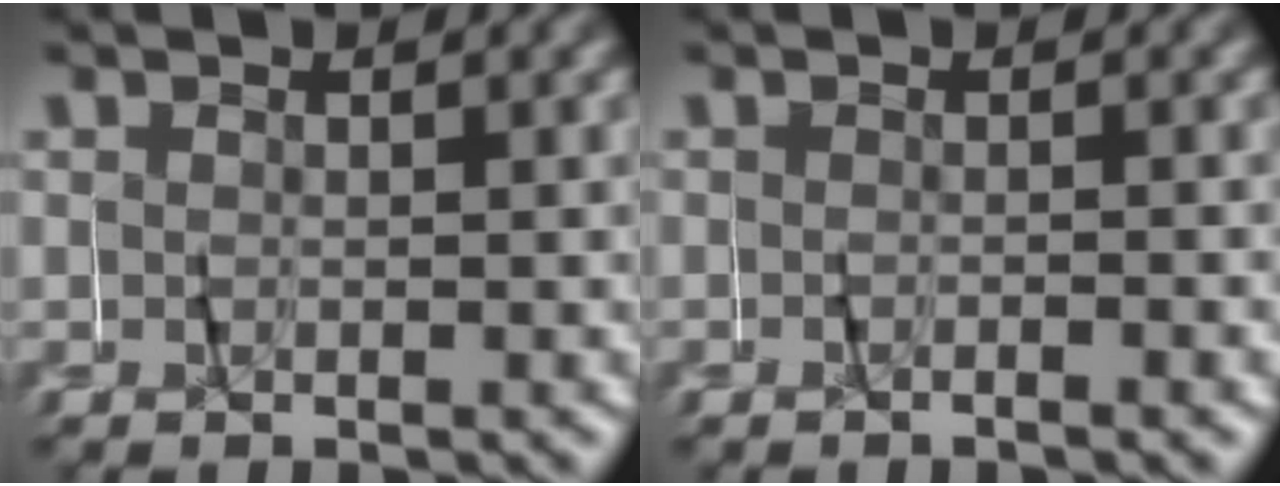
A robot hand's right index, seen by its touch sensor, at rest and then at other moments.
{"total": 0.8, "force": [-0.6, -0.3, 0.4], "torque": [-0.020, -0.003, -0.011]}